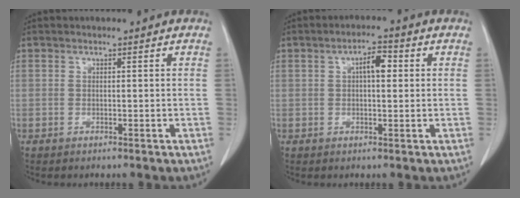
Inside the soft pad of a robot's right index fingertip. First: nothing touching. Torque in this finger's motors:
{"motor_torque": [0.05, 0.05, 0.07, 0.04]}